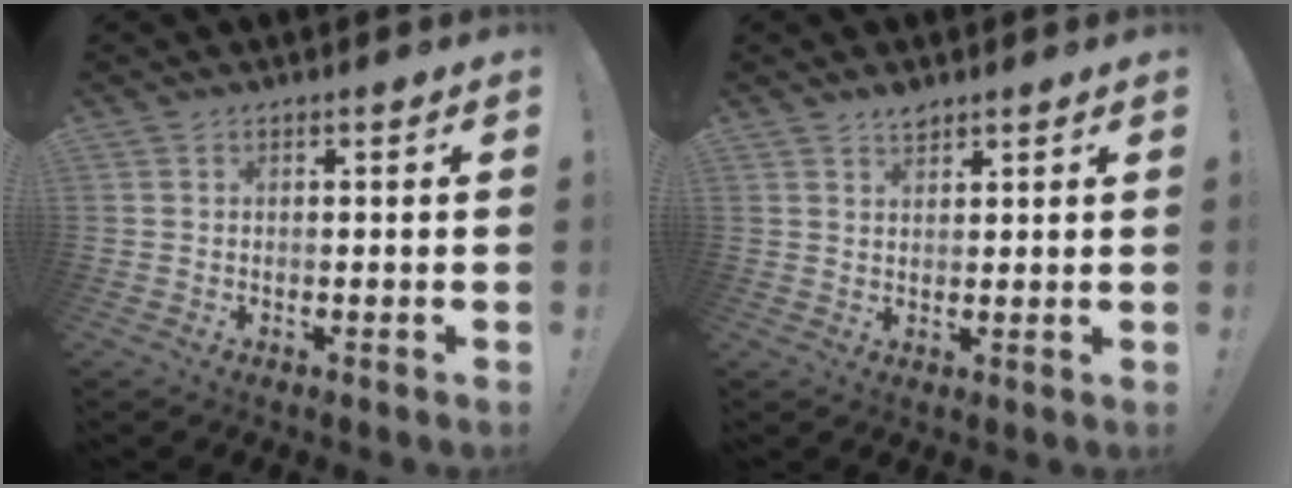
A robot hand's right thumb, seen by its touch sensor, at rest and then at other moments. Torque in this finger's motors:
{"motor_torque": [-0.51, 0.38, -0.25, 0.48, -0.07]}